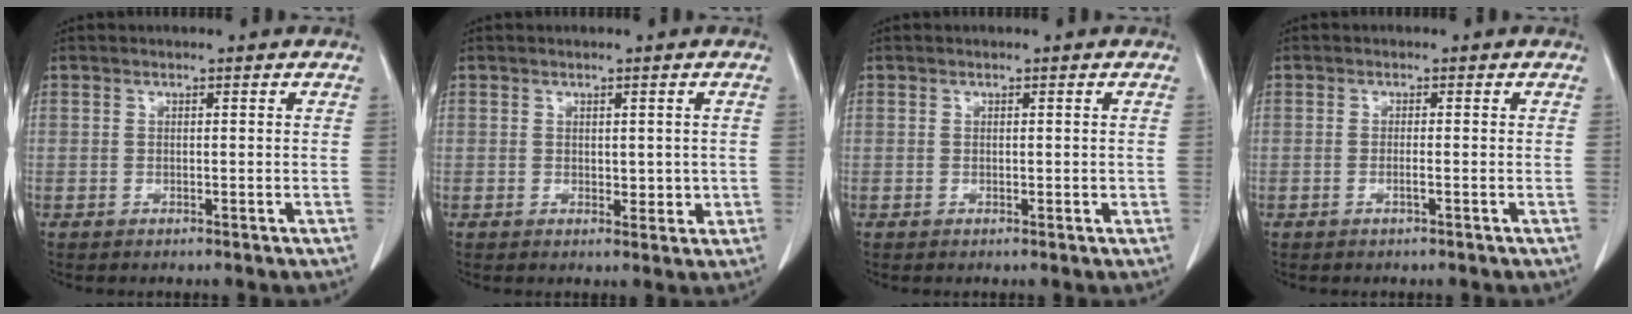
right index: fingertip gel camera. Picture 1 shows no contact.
{"total": 2.6, "force": [0.2, 1.6, 2.1], "torque": [-0.022, -0.005, 0.009]}
{"total": 0.9, "force": [0.1, 0.6, 0.7], "torque": [-0.009, -0.002, 0.003]}
{"total": 1.0, "force": [-0.4, 0.0, 0.9], "torque": [-0.021, -0.001, -0.007]}